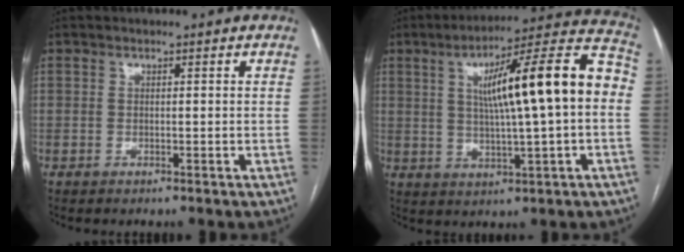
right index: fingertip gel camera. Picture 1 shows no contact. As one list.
[{"total": 17.7, "force": [1.9, 1.6, 17.5], "torque": [-0.261, 0.036, 0.025]}]